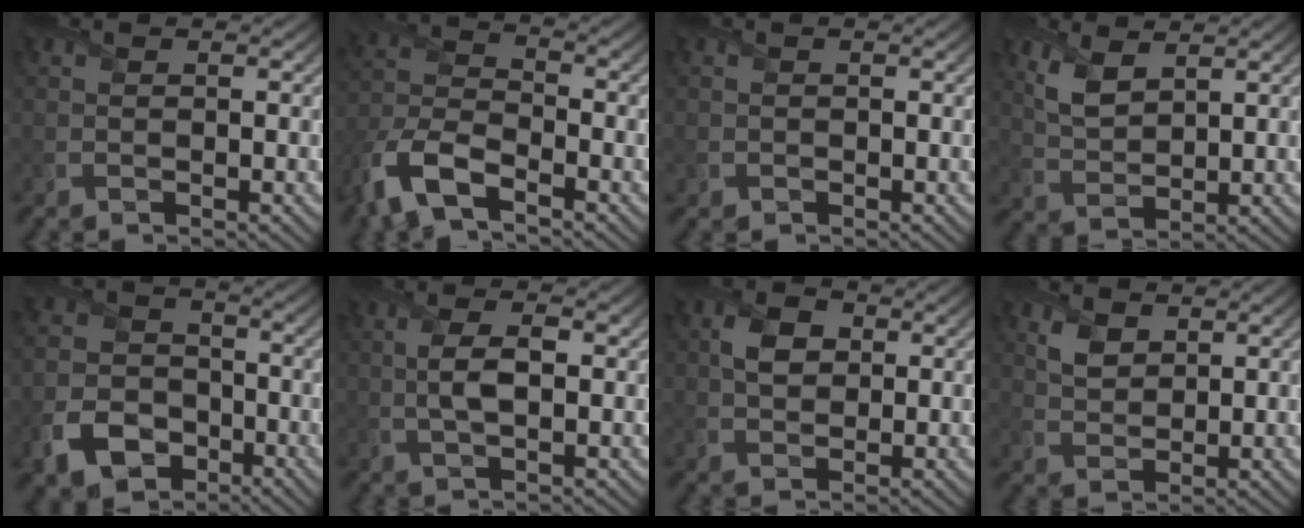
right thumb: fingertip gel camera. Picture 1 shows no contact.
{"total": 9.6, "force": [-6.4, 4.1, 5.9], "torque": [-0.135, -0.019, -0.143]}
{"total": 0.7, "force": [-0.3, 0.6, 0.0], "torque": [0.003, -0.005, -0.007]}
{"total": 4.7, "force": [2.8, 2.4, 3.0], "torque": [-0.081, -0.003, 0.063]}
{"total": 8.3, "force": [-4.3, 5.8, 4.1], "torque": [-0.100, -0.015, -0.093]}
{"total": 3.9, "force": [0.3, 1.6, 3.5], "torque": [-0.083, 0.003, 0.006]}
{"total": 3.9, "force": [0.9, 2.8, 2.6], "torque": [-0.059, 0.006, 0.012]}
{"total": 3.6, "force": [2.0, 2.3, 1.9], "torque": [-0.050, -0.002, 0.042]}